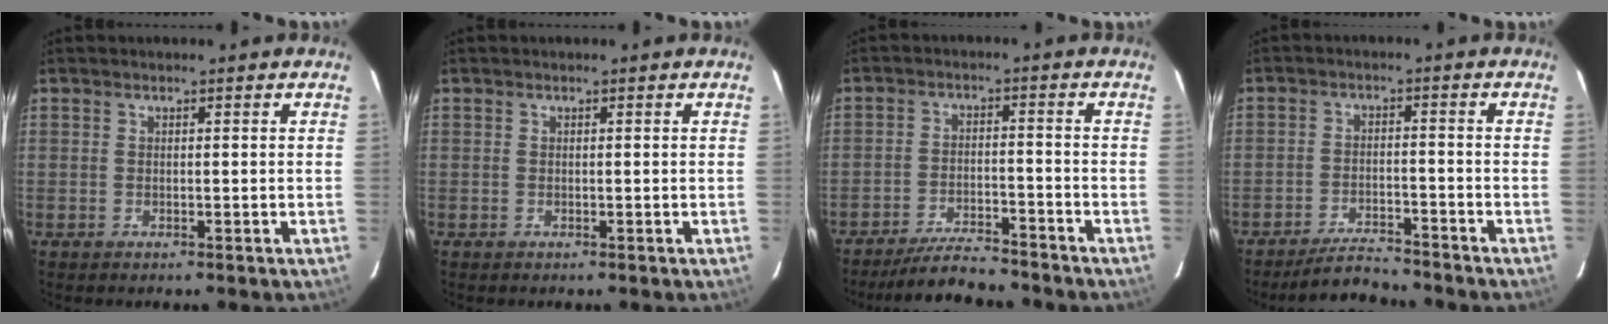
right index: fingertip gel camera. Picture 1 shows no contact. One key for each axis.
{"total": 0.0}
{"total": 8.1, "fx": -7.7, "fy": 0.7, "fz": 2.5, "tx": -0.039, "ty": -0.010, "tz": -0.129}
{"total": 5.3, "fx": -5.3, "fy": 0.5, "fz": 0.8, "tx": -0.015, "ty": -0.009, "tz": -0.089}